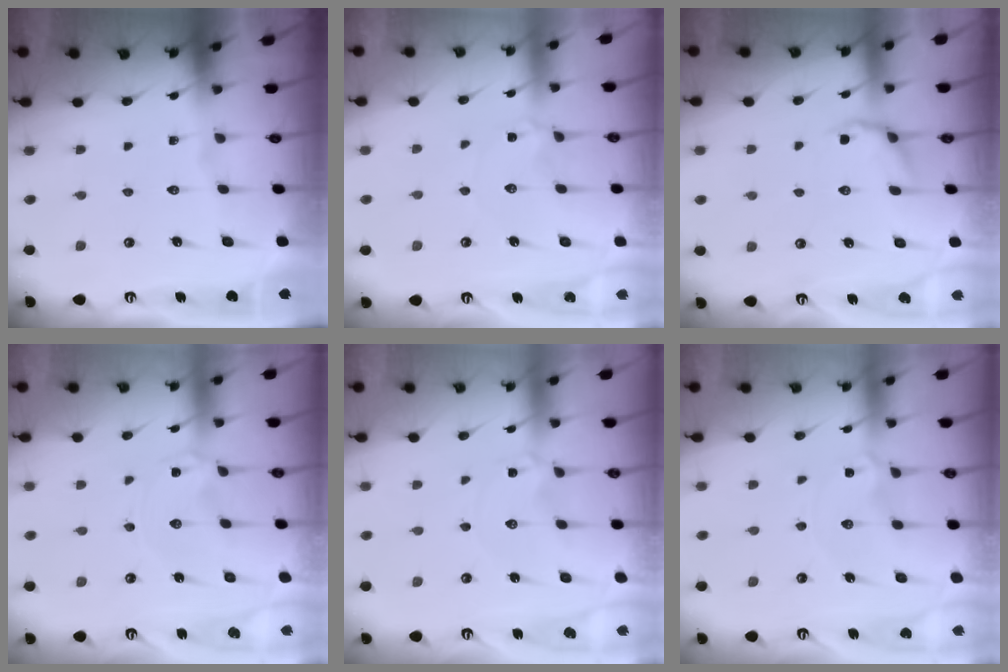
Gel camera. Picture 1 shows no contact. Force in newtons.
{"total": 2.5, "press": 2.5, "slide": 0.3}
{"total": 2.8, "press": 2.0, "slide": 2.0}
{"total": 0.0}
{"total": 1.8, "press": 1.8, "slide": 0.3}
{"total": 1.8, "press": 1.8, "slide": 0.3}